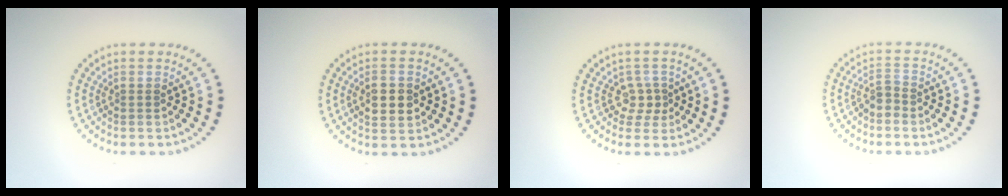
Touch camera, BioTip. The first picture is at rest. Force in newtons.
{"total": 2.8, "press": 2.8, "slide": 0.2}
{"total": 1.7, "press": 1.3, "slide": 1.2}
{"total": 1.6, "press": 1.2, "slide": 1.1}